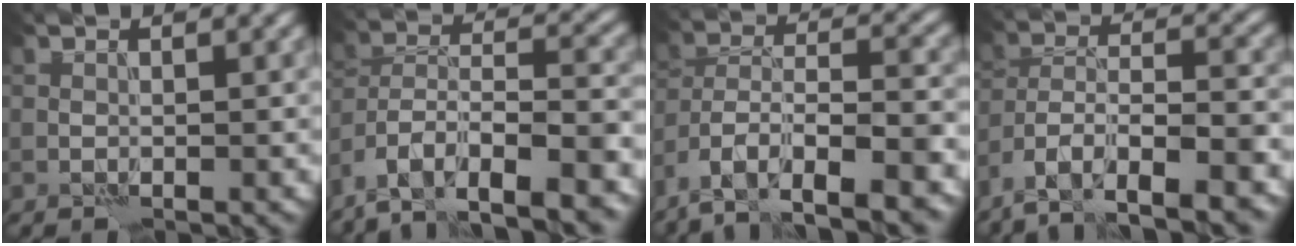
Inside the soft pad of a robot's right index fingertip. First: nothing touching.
{"total": 14.7, "force": [-11.5, 5.5, 7.4], "torque": [-0.110, 0.007, -0.150]}
{"total": 12.2, "force": [-9.1, 4.7, 6.7], "torque": [-0.105, 0.010, -0.134]}
{"total": 11.0, "force": [-8.4, 3.9, 6.0], "torque": [-0.092, 0.004, -0.132]}